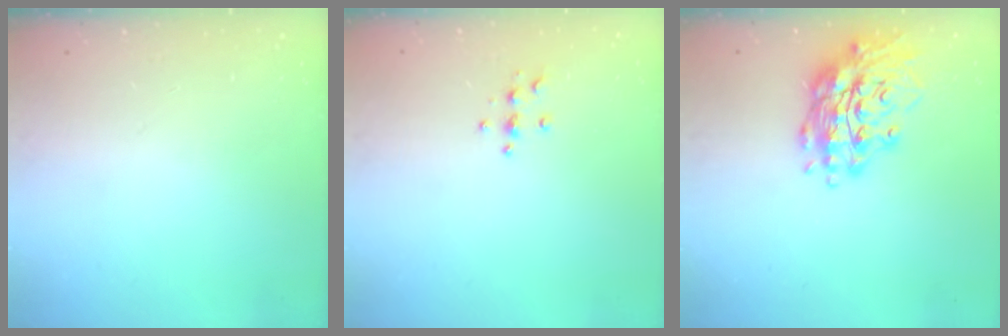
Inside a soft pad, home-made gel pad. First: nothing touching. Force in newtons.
{"total": 3.9, "press": 3.9, "slide": 0.4}
{"total": 16.9, "press": 16.6, "slide": 3.1}